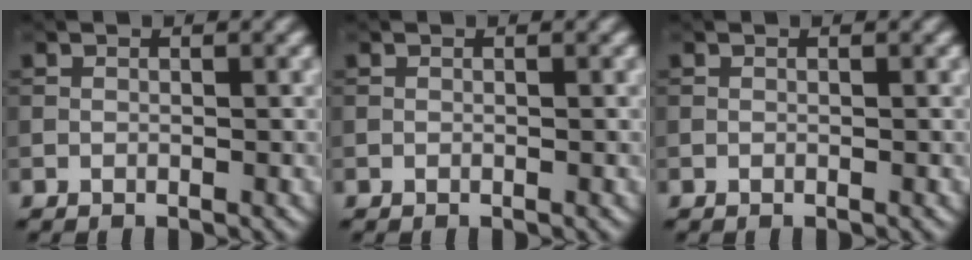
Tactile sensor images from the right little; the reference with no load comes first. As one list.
[{"total": 0.0}, {"total": 0.0}]